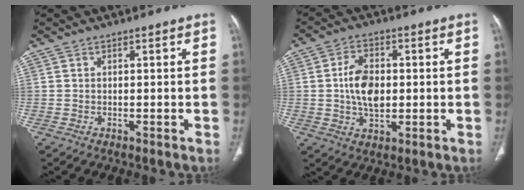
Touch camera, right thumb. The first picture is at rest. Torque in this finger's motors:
{"motor_torque": [1.48, 1.70, 0.94, -1.04, 0.10]}